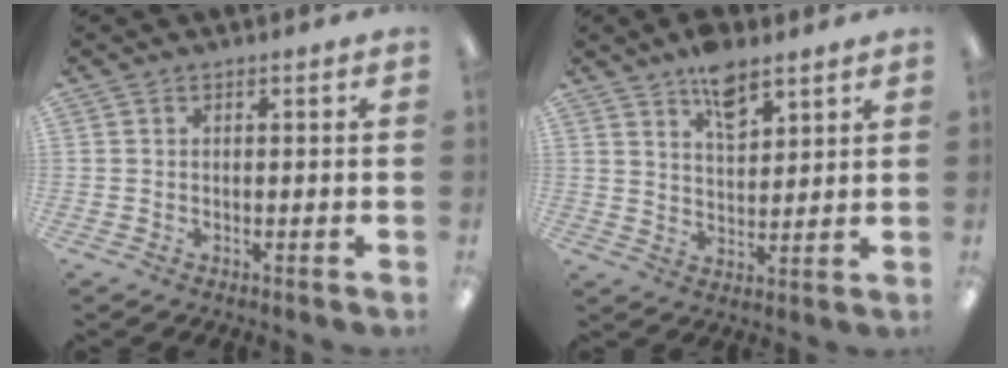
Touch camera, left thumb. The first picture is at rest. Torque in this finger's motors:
{"motor_torque": [1.21, 0.68, 0.70, -0.84, 0.04]}